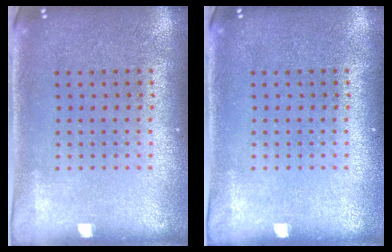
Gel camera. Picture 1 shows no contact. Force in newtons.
{"total": 0.0}